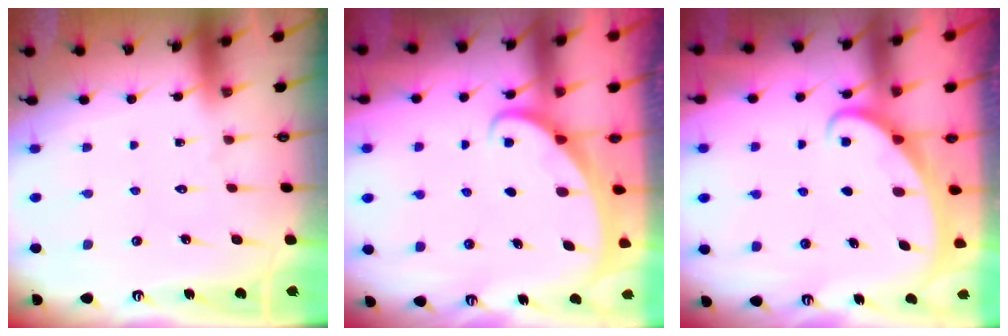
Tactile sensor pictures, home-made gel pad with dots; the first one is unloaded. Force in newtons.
{"total": 1.7, "press": 1.7, "slide": 0.2}
{"total": 2.1, "press": 2.1, "slide": 0.1}